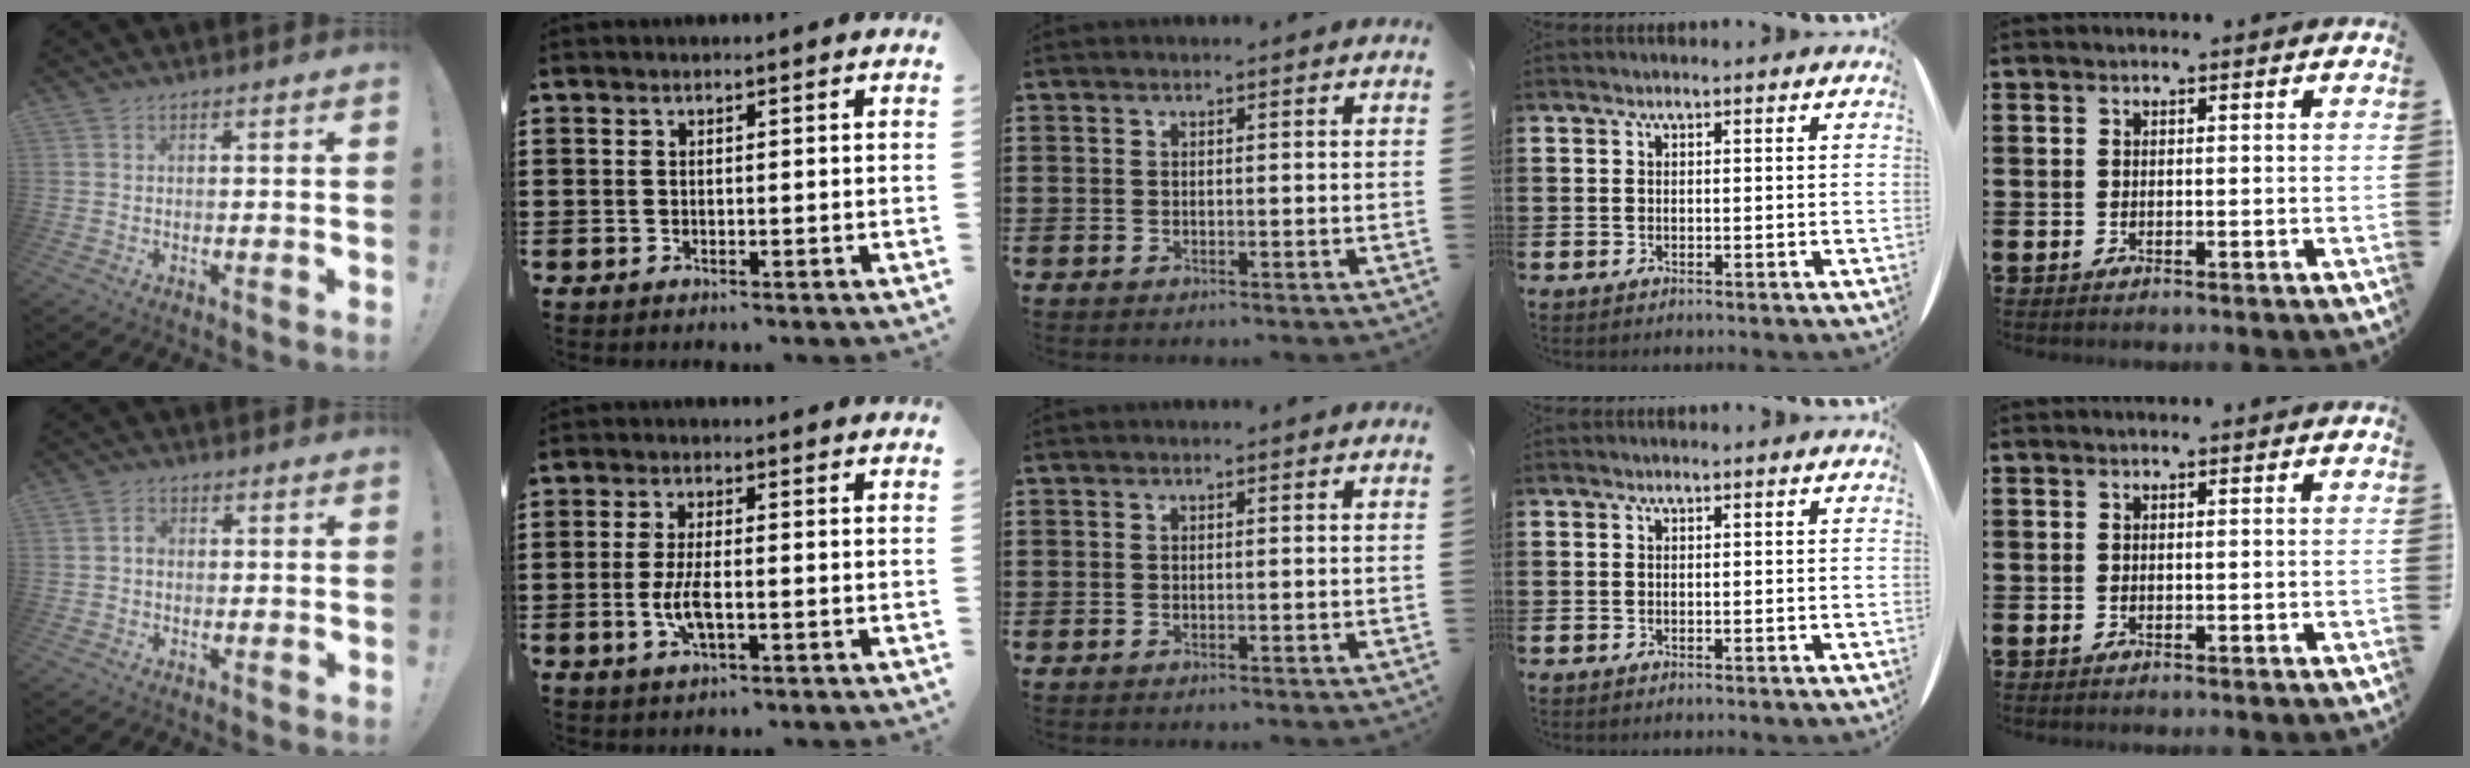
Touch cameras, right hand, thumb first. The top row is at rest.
{"thumb": {"total": 2.1, "force": [-0.2, 1.7, 1.2], "torque": [-0.016, 0.004, -0.006]}, "index": {"total": 4.8, "force": [-1.0, 1.6, 4.4], "torque": [-0.096, -0.004, -0.023]}}